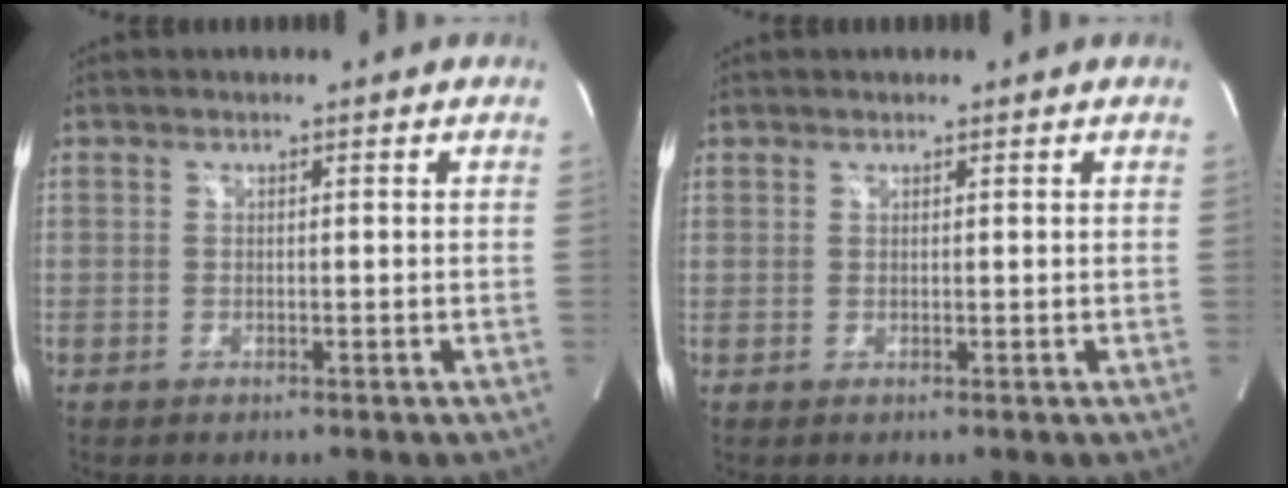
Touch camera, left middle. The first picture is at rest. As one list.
[{"total": 0.8, "force": [0.5, 0.6, 0.0], "torque": [0.003, 0.004, 0.008]}]